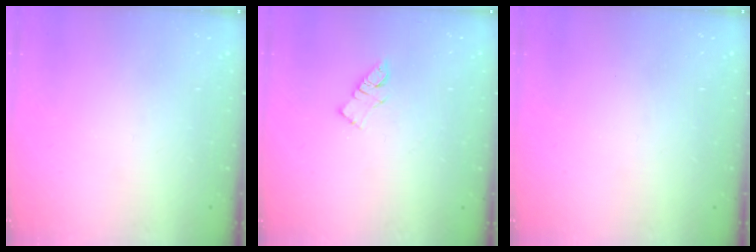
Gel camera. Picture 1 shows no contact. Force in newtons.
{"total": 7.5, "press": 7.4, "slide": 0.4}
{"total": 0.0}